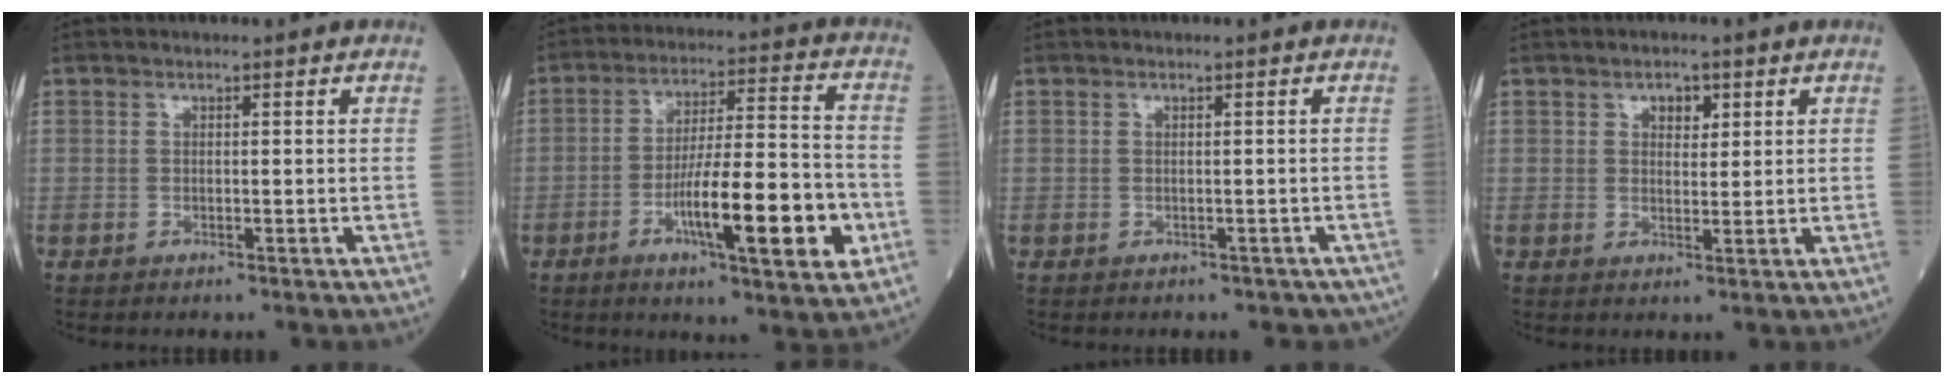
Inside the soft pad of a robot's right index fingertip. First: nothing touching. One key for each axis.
{"total": 15.4, "fx": -5.3, "fy": 2.0, "fz": 14.3, "tx": -0.236, "ty": -0.002, "tz": -0.083}
{"total": 4.2, "fx": -3.2, "fy": 2.4, "fz": 1.3, "tx": -0.008, "ty": 0.012, "tz": -0.030}
{"total": 2.7, "fx": 1.3, "fy": 1.6, "fz": 1.7, "tx": -0.021, "ty": 0.002, "tz": 0.019}